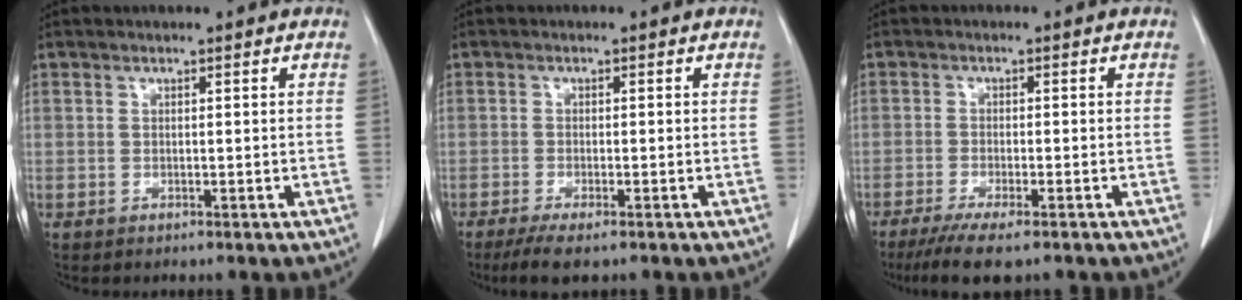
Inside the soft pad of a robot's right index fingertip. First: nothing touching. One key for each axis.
{"total": 4.6, "fx": -3.3, "fy": 0.6, "fz": 3.2, "tx": -0.057, "ty": -0.013, "tz": -0.052}
{"total": 7.4, "fx": -5.5, "fy": 0.7, "fz": 4.9, "tx": -0.079, "ty": -0.018, "tz": -0.087}